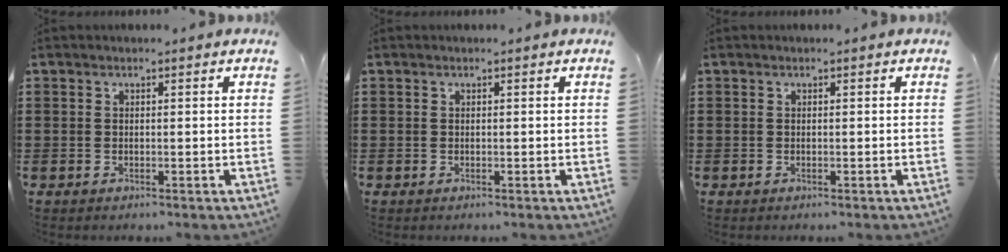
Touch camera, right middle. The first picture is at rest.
{"total": 0.0}
{"total": 0.0}